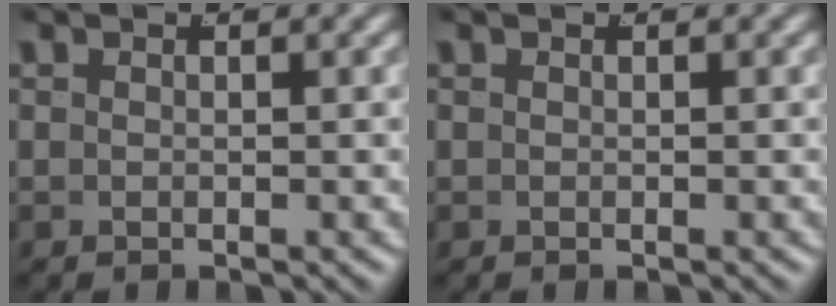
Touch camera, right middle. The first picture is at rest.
{"total": 0.0}